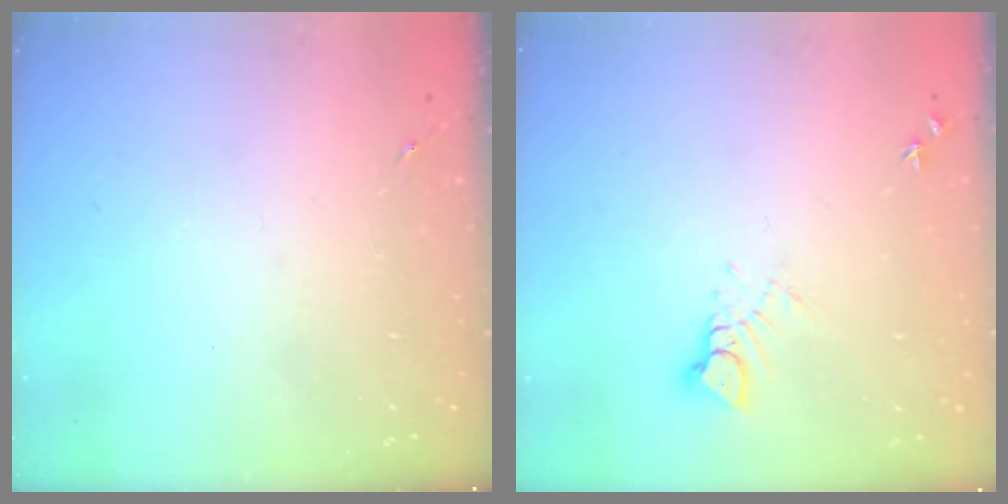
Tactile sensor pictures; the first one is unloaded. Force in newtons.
{"total": 4.1, "press": 4.1, "slide": 0.2}